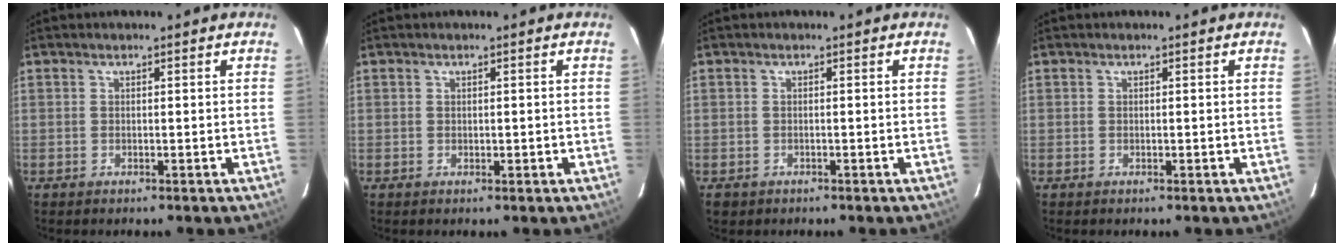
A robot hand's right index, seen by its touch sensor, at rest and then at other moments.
{"total": 0.7, "force": [0.0, 0.5, 0.5], "torque": [-0.006, -0.001, 0.002]}
{"total": 1.7, "force": [-0.8, 1.5, 0.1], "torque": [-0.012, 0.003, -0.006]}
{"total": 0.0}